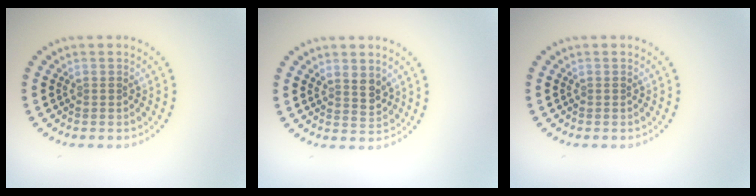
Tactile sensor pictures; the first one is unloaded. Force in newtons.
{"total": 2.1, "press": 1.8, "slide": 0.9}
{"total": 0.0}